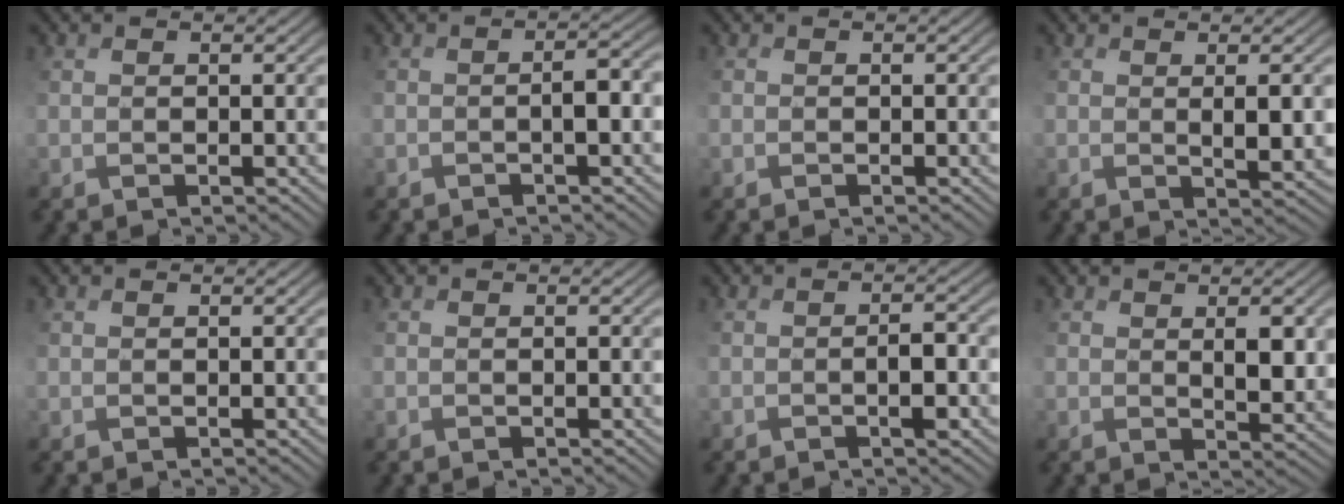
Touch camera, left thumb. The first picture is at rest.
{"total": 2.9, "force": [-1.2, 0.5, 2.6], "torque": [-0.040, 0.008, -0.021]}
{"total": 0.6, "force": [-0.5, 0.3, 0.2], "torque": [-0.003, -0.003, -0.009]}
{"total": 3.8, "force": [0.9, 1.2, 3.5], "torque": [-0.068, -0.002, 0.024]}
{"total": 0.0}
{"total": 0.0}
{"total": 2.9, "force": [-1.1, 0.9, 2.5], "torque": [-0.032, 0.008, -0.015]}
{"total": 4.4, "force": [1.5, 2.0, 3.6], "torque": [-0.072, -0.004, 0.037]}